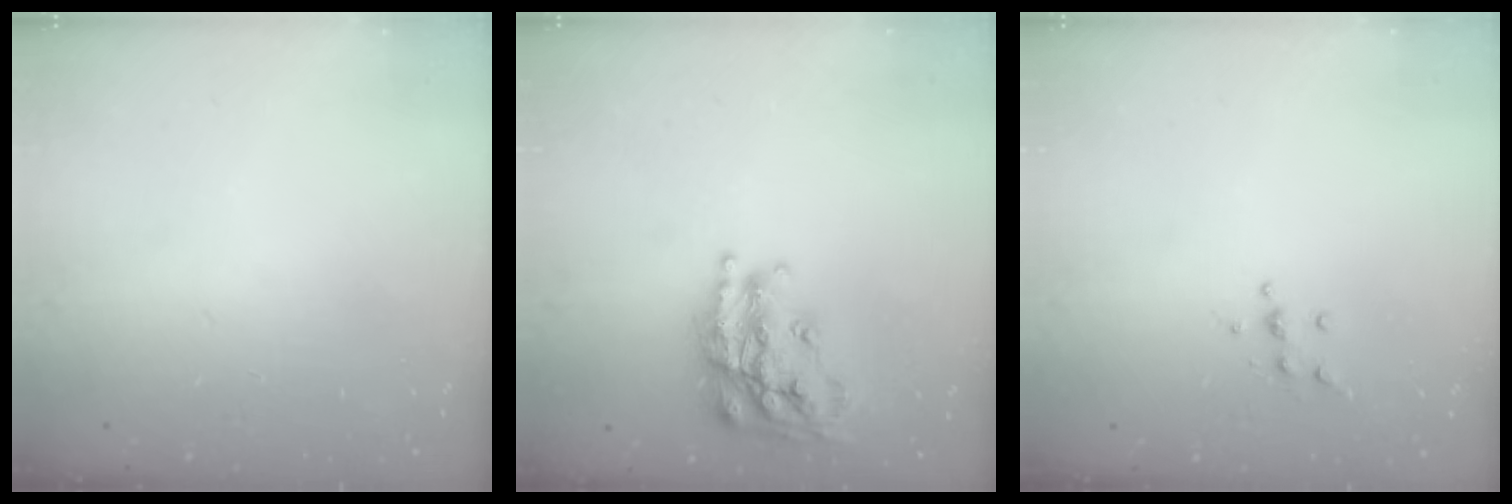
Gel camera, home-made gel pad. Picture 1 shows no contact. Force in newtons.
{"total": 20.4, "press": 20.4, "slide": 1.4}
{"total": 4.3, "press": 4.2, "slide": 1.1}